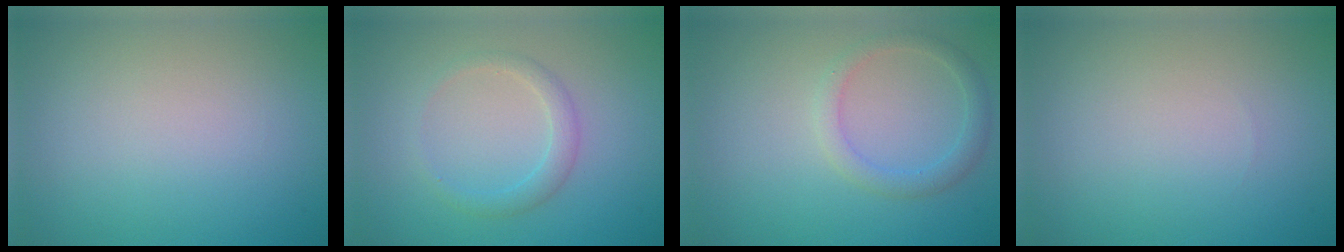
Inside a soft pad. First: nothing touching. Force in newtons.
{"total": 1.8, "press": 1.8, "slide": 0.0}
{"total": 2.1, "press": 2.1, "slide": 0.1}
{"total": 0.0}